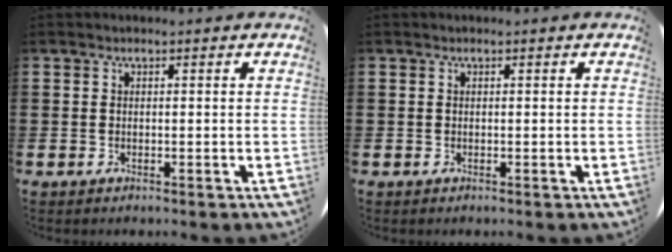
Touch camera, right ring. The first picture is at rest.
{"total": 0.0}